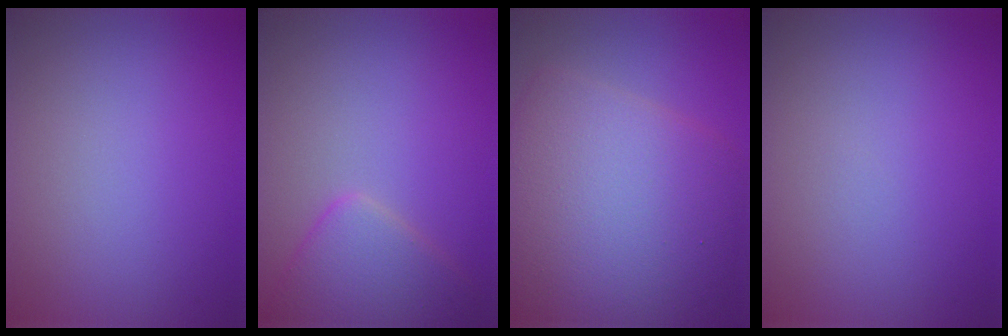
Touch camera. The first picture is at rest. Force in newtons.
{"total": 3.6, "press": 3.6, "slide": 0.2}
{"total": 12.1, "press": 12.1, "slide": 0.2}
{"total": 0.0}